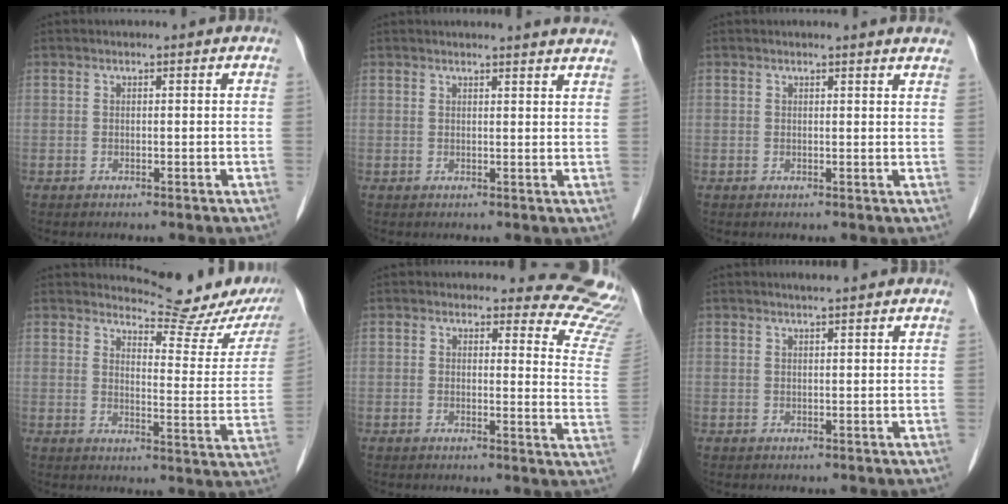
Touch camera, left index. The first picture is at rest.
{"total": 7.6, "force": [7.4, -0.2, 1.7], "torque": [-0.015, -0.011, 0.062]}
{"total": 4.8, "force": [4.6, 0.1, 1.4], "torque": [-0.018, -0.003, 0.029]}
{"total": 11.9, "force": [11.6, 1.2, 2.4], "torque": [-0.014, -0.062, 0.130]}
{"total": 11.0, "force": [10.8, 1.7, -0.3], "torque": [0.048, -0.115, 0.072]}
{"total": 1.9, "force": [1.6, -0.1, 1.1], "torque": [-0.015, 0.010, 0.027]}